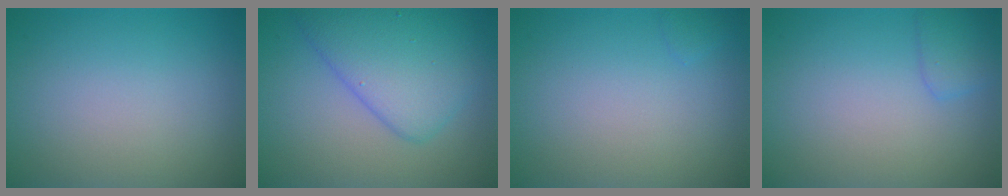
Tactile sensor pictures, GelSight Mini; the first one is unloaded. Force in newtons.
{"total": 6.1, "press": 6.1, "slide": 0.1}
{"total": 0.5, "press": 0.5, "slide": 0.0}
{"total": 1.6, "press": 1.6, "slide": 0.1}